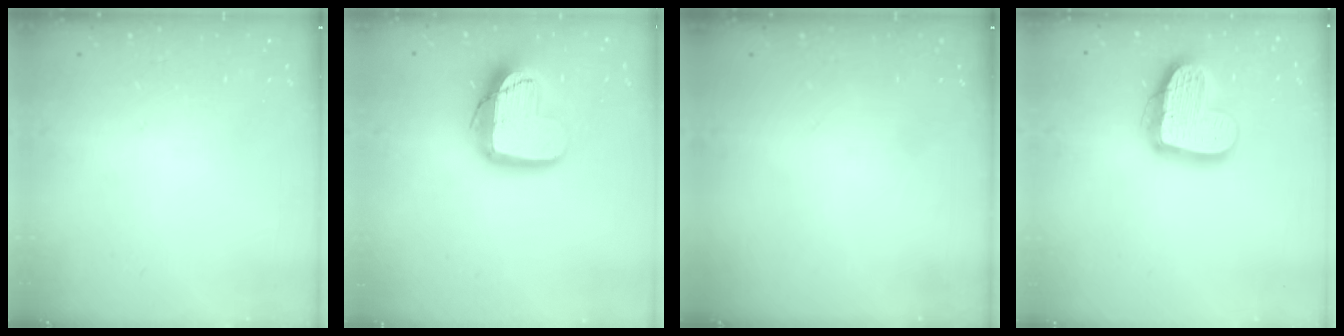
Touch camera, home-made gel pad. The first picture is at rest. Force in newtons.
{"total": 16.0, "press": 15.9, "slide": 1.5}
{"total": 0.0}
{"total": 17.8, "press": 17.7, "slide": 1.9}